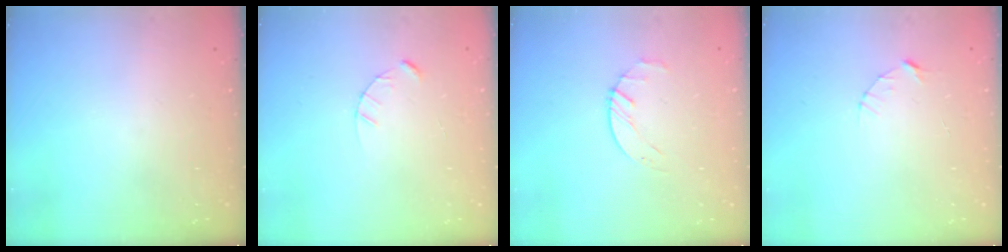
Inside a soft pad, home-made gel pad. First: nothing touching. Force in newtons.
{"total": 2.4, "press": 2.4, "slide": 0.3}
{"total": 2.7, "press": 2.6, "slide": 0.3}
{"total": 3.1, "press": 3.1, "slide": 0.3}